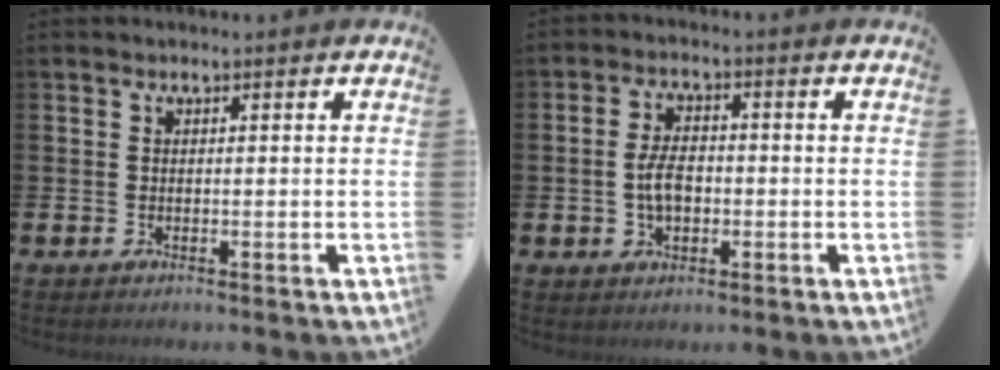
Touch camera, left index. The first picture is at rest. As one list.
[{"total": 4.2, "force": [-0.5, 2.5, 3.4], "torque": [-0.051, 0.003, -0.013]}]